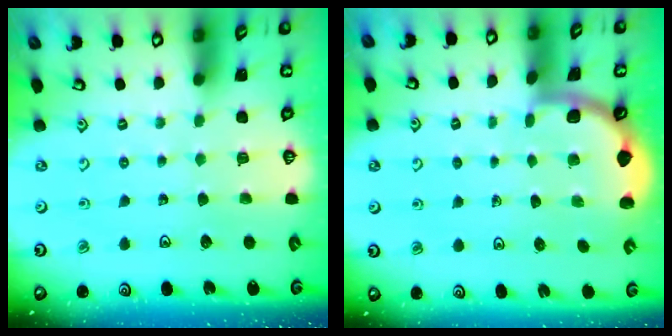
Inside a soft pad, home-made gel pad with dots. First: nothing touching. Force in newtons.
{"total": 1.8, "press": 1.8, "slide": 0.0}